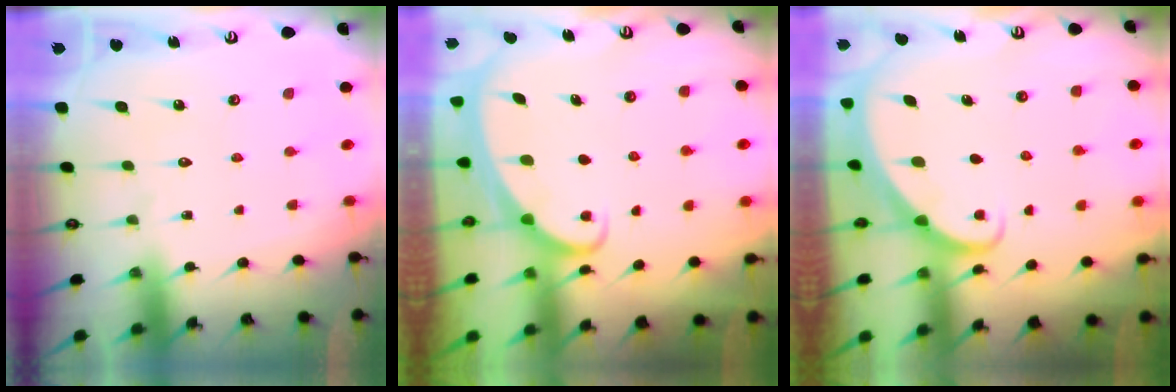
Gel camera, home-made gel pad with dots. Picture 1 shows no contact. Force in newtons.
{"total": 2.3, "press": 2.3, "slide": 0.3}
{"total": 2.0, "press": 2.0, "slide": 0.2}